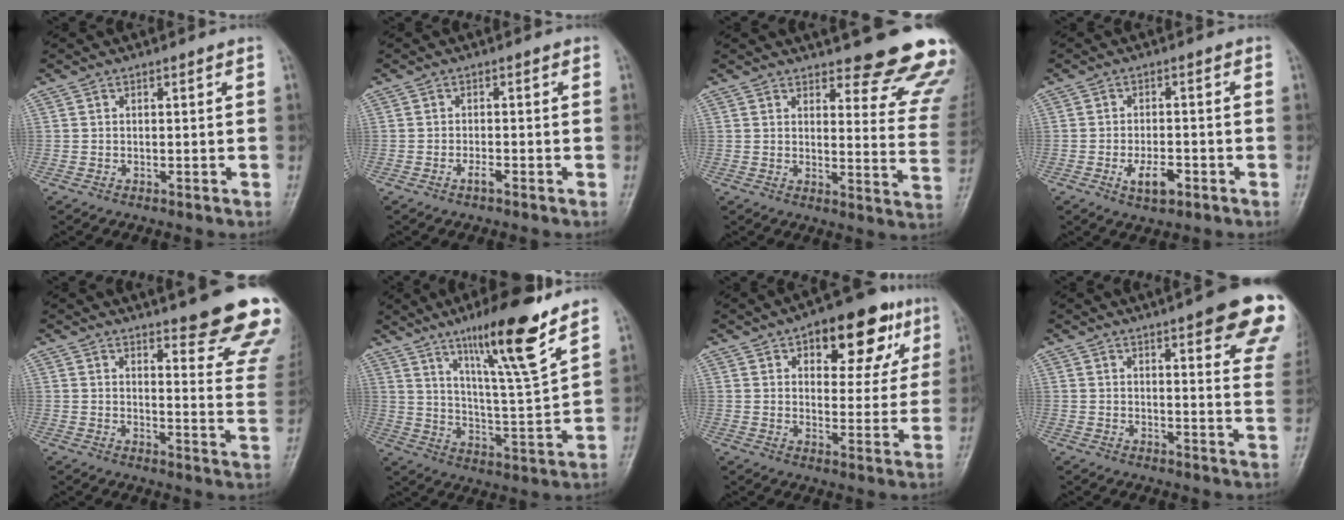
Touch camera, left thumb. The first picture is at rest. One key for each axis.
{"total": 1.4, "fx": -1.1, "fy": 0.2, "fz": 0.9, "tx": -0.016, "ty": 0.002, "tz": -0.020}
{"total": 17.4, "fx": 15.5, "fy": 3.7, "fz": 6.9, "tx": -0.036, "ty": -0.136, "tz": 0.165}
{"total": 4.7, "fx": -2.3, "fy": 2.2, "fz": 3.5, "tx": -0.058, "ty": 0.007, "tz": -0.034}
{"total": 20.2, "fx": 16.1, "fy": 3.9, "fz": 11.6, "tx": -0.113, "ty": -0.115, "tz": 0.182}
{"total": 16.6, "fx": 10.9, "fy": 1.7, "fz": 12.4, "tx": -0.194, "ty": -0.065, "tz": 0.184}
{"total": 15.3, "fx": 7.8, "fy": 7.5, "fz": 10.9, "tx": -0.090, "ty": -0.017, "tz": 0.103}
{"total": 17.7, "fx": 10.8, "fy": 4.0, "fz": 13.5, "tx": -0.143, "ty": -0.036, "tz": 0.117}